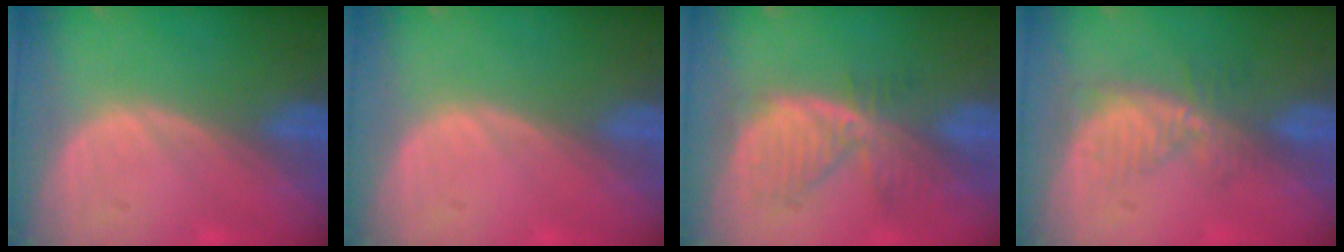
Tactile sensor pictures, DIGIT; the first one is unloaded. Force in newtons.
{"total": 0.0}
{"total": 6.8, "press": 6.3, "slide": 2.6}
{"total": 5.3, "press": 4.7, "slide": 2.5}